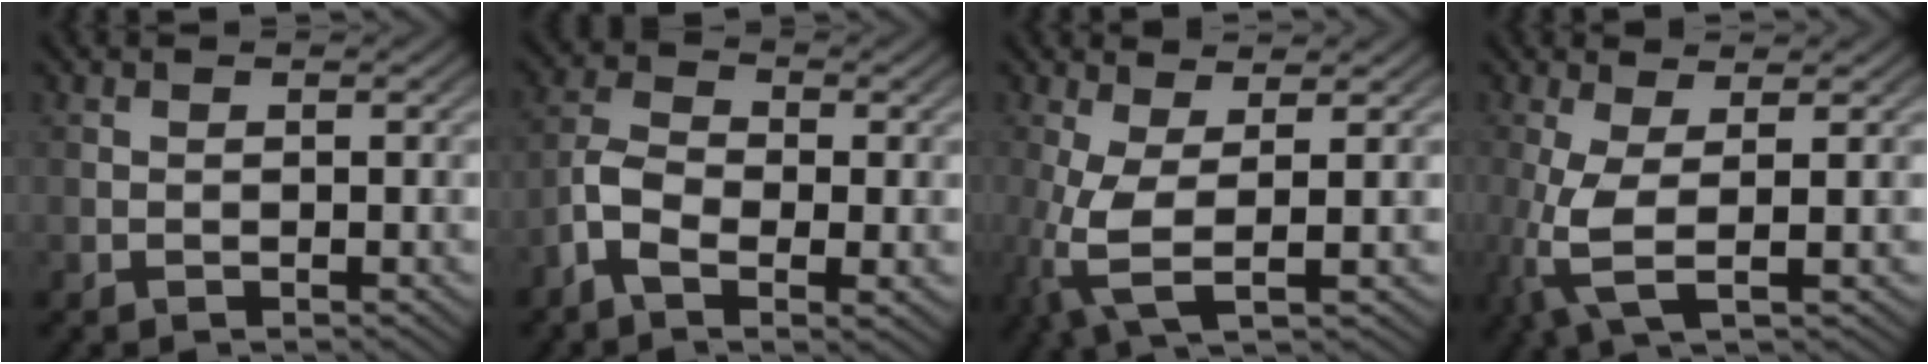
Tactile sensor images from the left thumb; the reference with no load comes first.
{"total": 6.1, "force": [-2.3, 2.8, 4.9], "torque": [-0.104, 0.000, -0.055]}
{"total": 6.2, "force": [-0.3, 1.8, 5.9], "torque": [-0.144, 0.001, -0.011]}
{"total": 5.6, "force": [-0.4, 1.5, 5.4], "torque": [-0.125, 0.002, -0.014]}